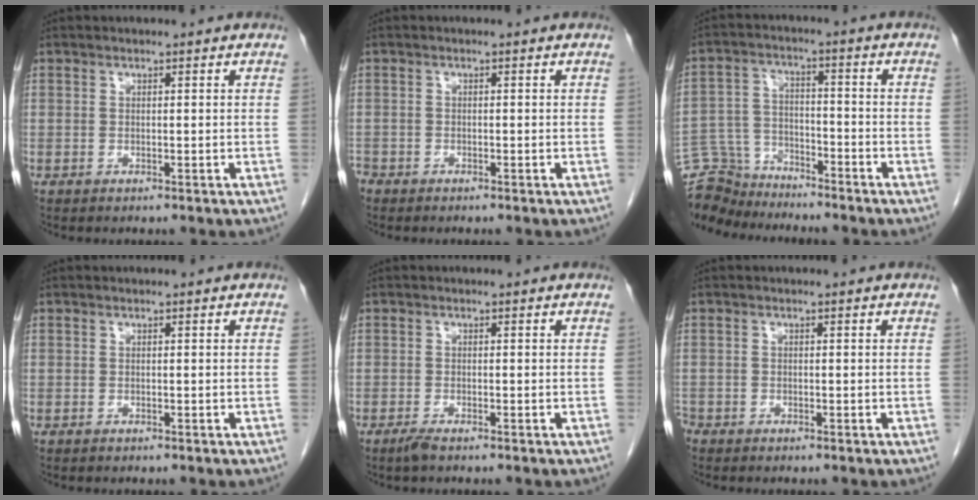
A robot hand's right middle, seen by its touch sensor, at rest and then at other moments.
{"total": 1.7, "force": [-1.4, 0.9, 0.3], "torque": [-0.012, -0.001, -0.026]}
{"total": 10.1, "force": [-9.6, 2.9, 0.0], "torque": [-0.009, 0.022, -0.179]}
{"total": 0.0}
{"total": 1.3, "force": [-1.0, 0.1, 0.8], "torque": [-0.019, -0.004, -0.016]}
{"total": 1.3, "force": [-1.1, 0.6, 0.2], "torque": [-0.009, -0.001, -0.020]}